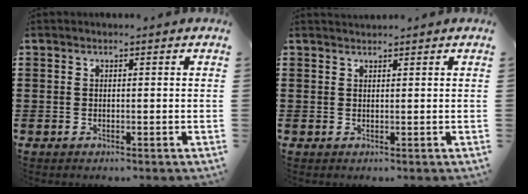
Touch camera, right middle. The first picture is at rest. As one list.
[{"total": 1.1, "force": [1.0, 0.2, -0.1], "torque": [0.000, -0.001, 0.021]}]